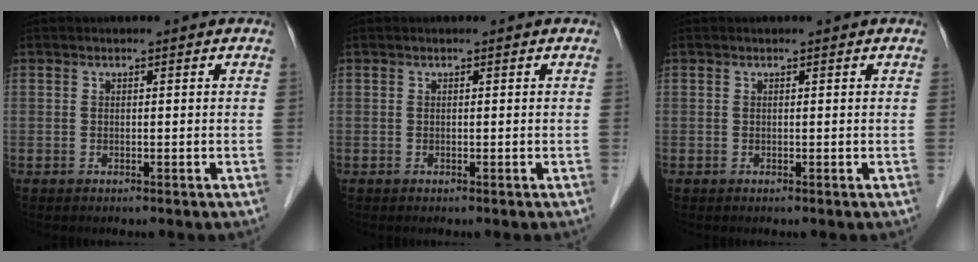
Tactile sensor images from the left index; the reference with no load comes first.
{"total": 0.0}
{"total": 0.0}